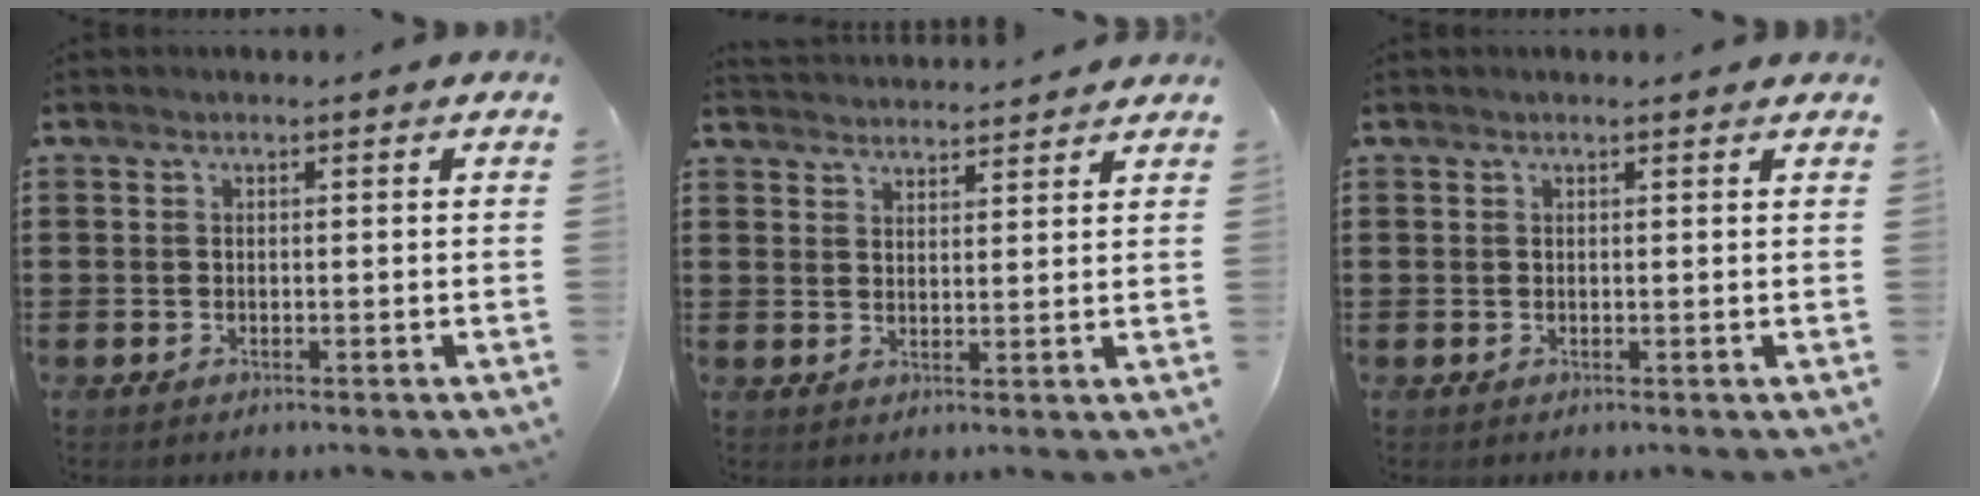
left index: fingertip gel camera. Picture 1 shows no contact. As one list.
[{"total": 3.0, "force": [2.9, 0.0, -0.2], "torque": [-0.004, -0.011, 0.055]}, {"total": 0.6, "force": [0.4, 0.0, 0.4], "torque": [-0.007, -0.001, 0.009]}]